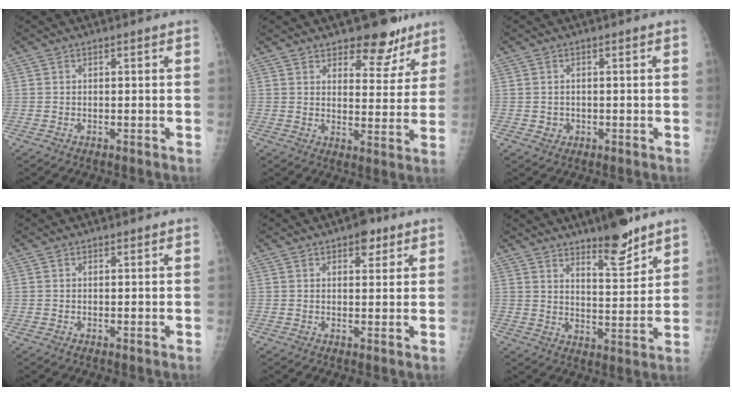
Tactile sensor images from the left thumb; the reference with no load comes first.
{"total": 9.1, "force": [6.6, 4.4, 4.4], "torque": [-0.016, -0.038, 0.092]}
{"total": 1.5, "force": [-0.2, 1.5, 0.3], "torque": [-0.001, 0.003, 0.002]}
{"total": 0.0}
{"total": 4.0, "force": [2.4, 2.2, 2.4], "torque": [-0.013, -0.007, 0.028]}
{"total": 9.8, "force": [7.3, 2.5, 6.0], "torque": [-0.072, -0.057, 0.118]}